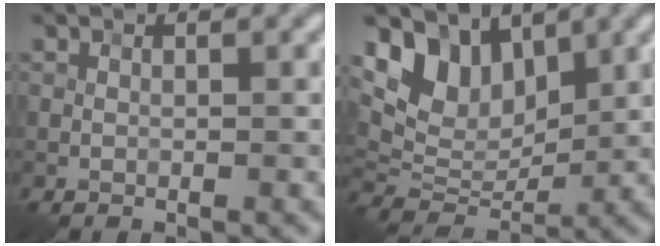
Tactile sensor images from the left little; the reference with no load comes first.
{"total": 6.8, "force": [3.9, 4.4, 3.6], "torque": [-0.064, -0.006, 0.066]}